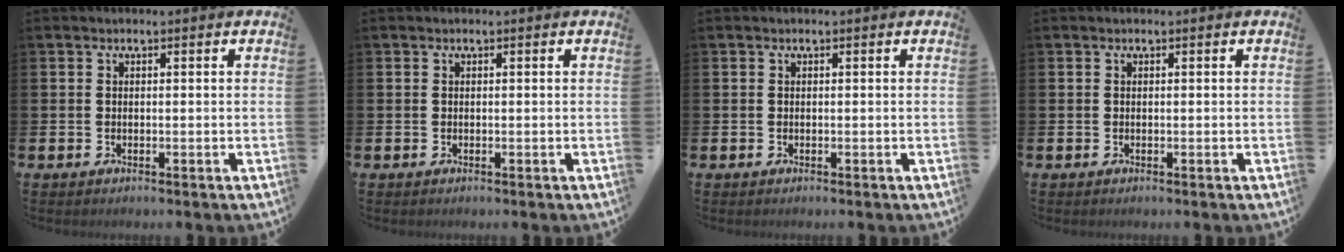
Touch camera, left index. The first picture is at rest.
{"total": 0.0}
{"total": 0.0}
{"total": 0.0}